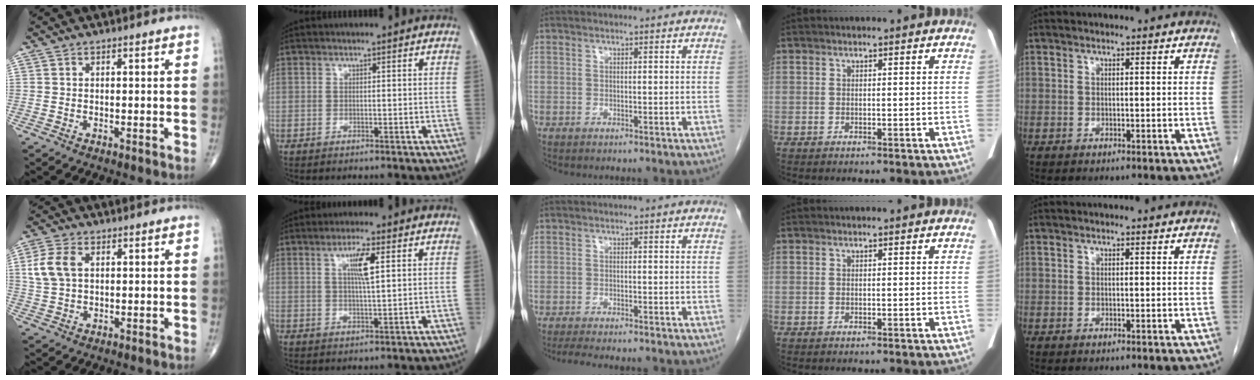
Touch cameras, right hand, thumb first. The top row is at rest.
{"thumb": {"total": 6.5, "force": [1.6, 4.1, 4.8], "torque": [-0.106, 0.006, 0.032]}, "index": {"total": 4.9, "force": [1.7, 0.2, 4.6], "torque": [-0.084, -0.002, 0.030]}, "middle": {"total": 5.9, "force": [-5.1, 0.8, 2.8], "torque": [-0.040, -0.011, -0.075]}}